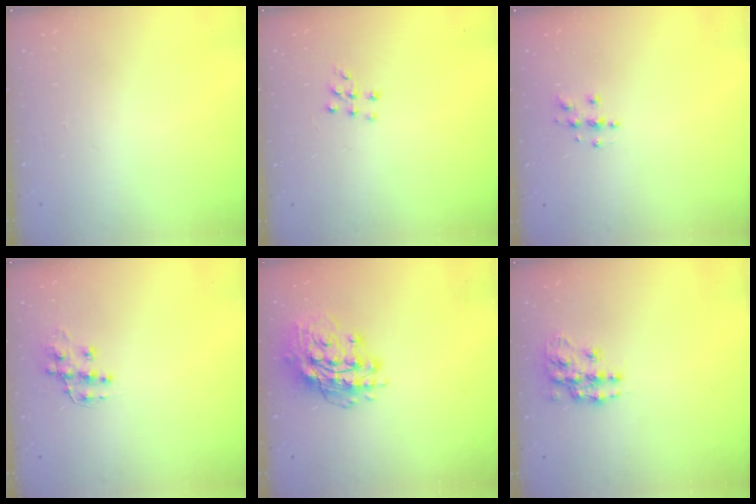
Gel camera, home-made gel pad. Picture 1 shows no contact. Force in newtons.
{"total": 5.6, "press": 5.6, "slide": 0.8}
{"total": 5.2, "press": 5.1, "slide": 0.5}
{"total": 10.8, "press": 10.7, "slide": 0.8}
{"total": 15.9, "press": 15.8, "slide": 1.3}
{"total": 11.8, "press": 11.7, "slide": 0.6}